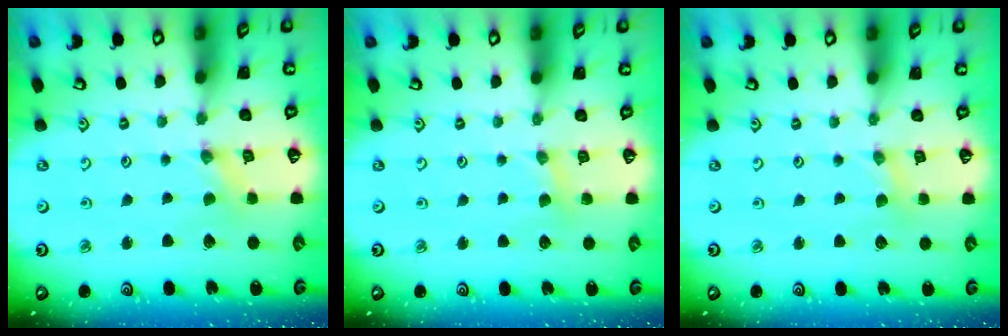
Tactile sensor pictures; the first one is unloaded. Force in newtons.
{"total": 2.7, "press": 2.7, "slide": 0.3}
{"total": 1.6, "press": 1.6, "slide": 0.3}